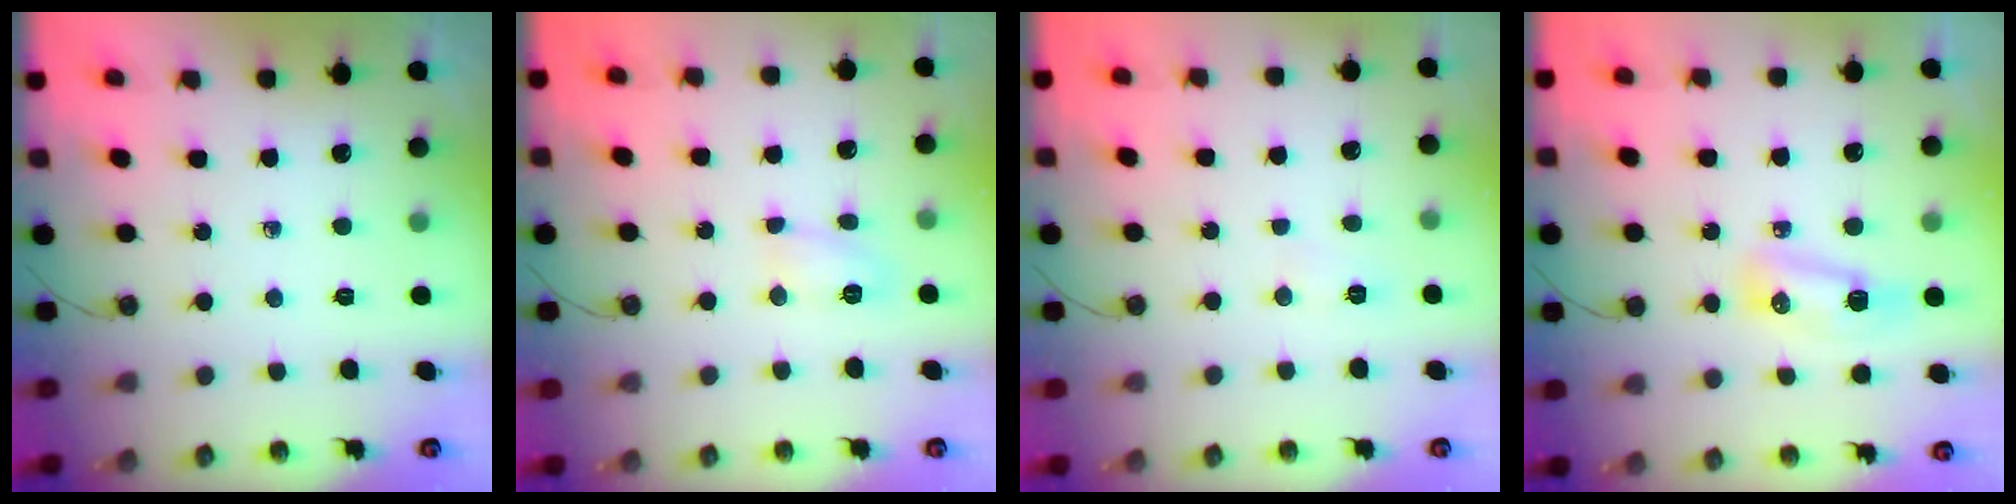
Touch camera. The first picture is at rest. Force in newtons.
{"total": 5.3, "press": 5.3, "slide": 0.5}
{"total": 5.4, "press": 5.2, "slide": 1.2}
{"total": 7.9, "press": 7.7, "slide": 1.8}